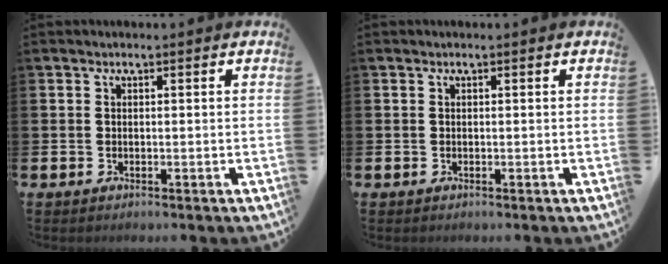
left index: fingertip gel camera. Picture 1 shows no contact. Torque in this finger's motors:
{"motor_torque": [0.01, 0.09, -0.01, -0.01]}